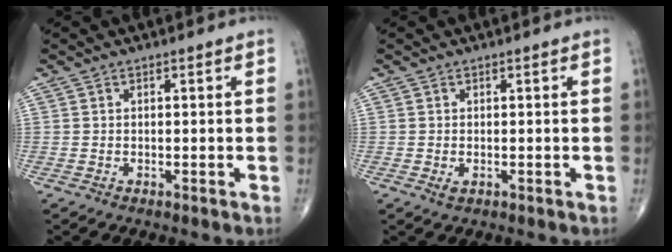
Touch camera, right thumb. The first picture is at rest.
{"total": 1.1, "force": [-0.3, 0.7, 0.8], "torque": [-0.013, -0.003, -0.002]}